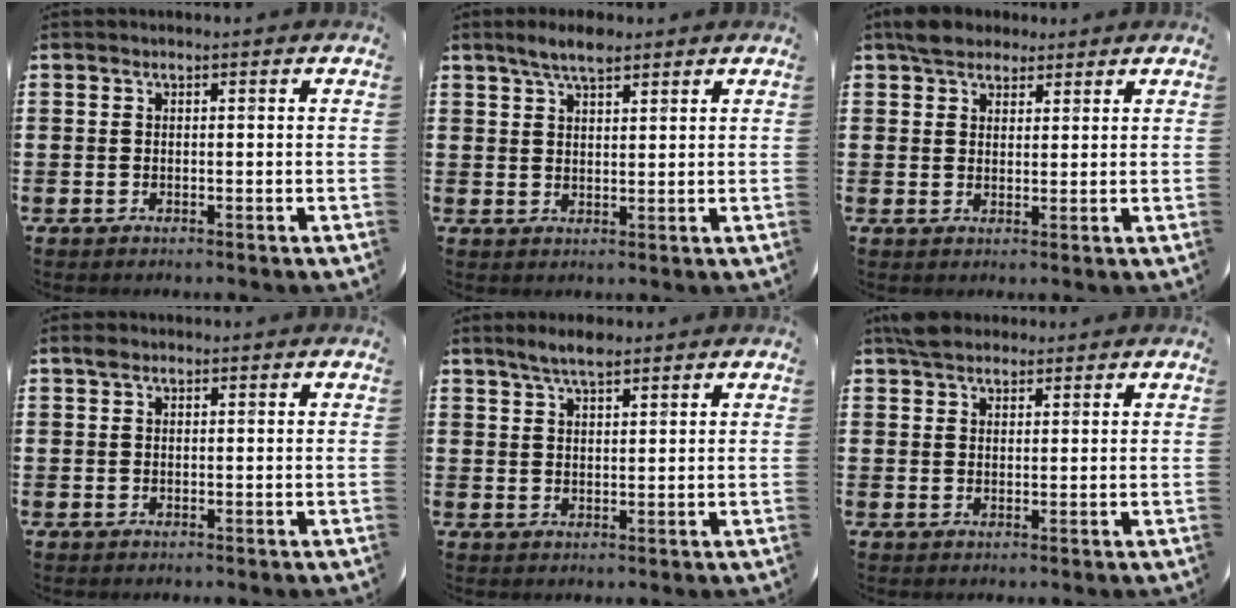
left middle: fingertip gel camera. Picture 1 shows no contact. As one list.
[{"total": 4.2, "force": [3.4, 1.1, 2.2], "torque": [-0.042, -0.003, 0.060]}, {"total": 3.6, "force": [3.1, 1.8, 0.7], "torque": [-0.014, 0.004, 0.058]}, {"total": 0.7, "force": [0.5, 0.5, 0.3], "torque": [0.001, 0.000, 0.008]}, {"total": 3.7, "force": [3.0, 0.8, 1.9], "torque": [-0.034, -0.003, 0.053]}, {"total": 2.9, "force": [2.6, 1.1, 0.7], "torque": [-0.012, 0.002, 0.048]}]